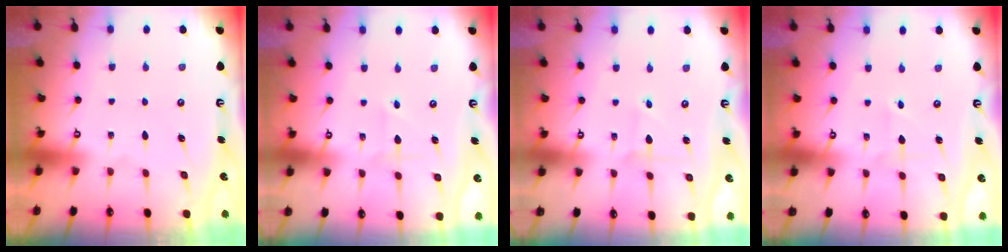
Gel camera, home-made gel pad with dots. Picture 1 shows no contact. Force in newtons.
{"total": 1.9, "press": 1.9, "slide": 0.2}
{"total": 3.1, "press": 3.1, "slide": 0.1}
{"total": 2.4, "press": 2.4, "slide": 0.2}